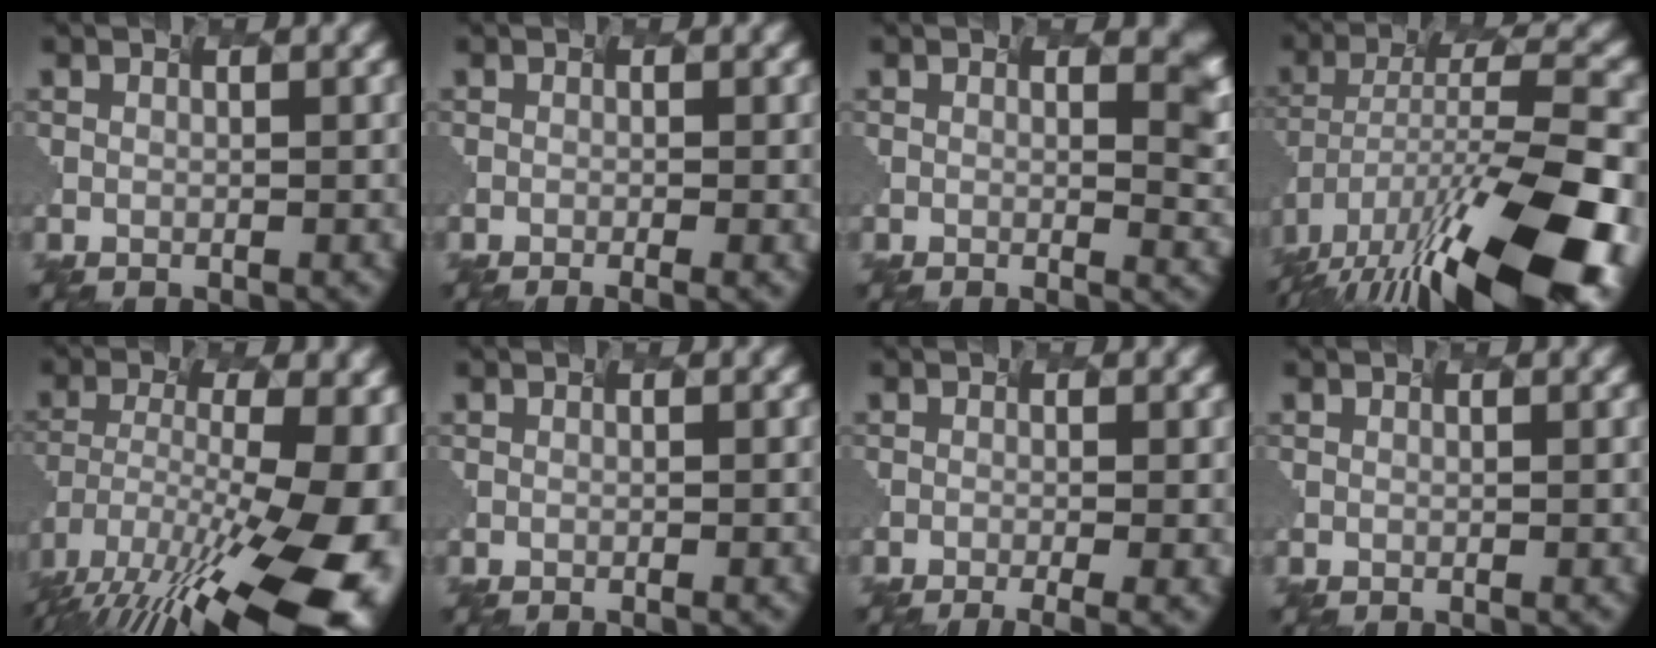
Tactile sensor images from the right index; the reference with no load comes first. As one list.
[{"total": 2.1, "force": [-0.6, 0.7, 1.9], "torque": [-0.006, 0.000, -0.011]}, {"total": 3.7, "force": [1.5, 1.4, 3.0], "torque": [-0.017, -0.004, 0.026]}, {"total": 16.6, "force": [-10.0, 5.2, 12.2], "torque": [-0.226, -0.003, -0.159]}, {"total": 18.2, "force": [-9.1, 6.6, 14.4], "torque": [-0.241, -0.034, -0.123]}, {"total": 1.1, "force": [-0.2, 0.5, 1.0], "torque": [0.003, 0.002, -0.006]}, {"total": 3.4, "force": [-1.2, 1.0, 3.0], "torque": [-0.021, -0.002, -0.010]}, {"total": 0.0}]